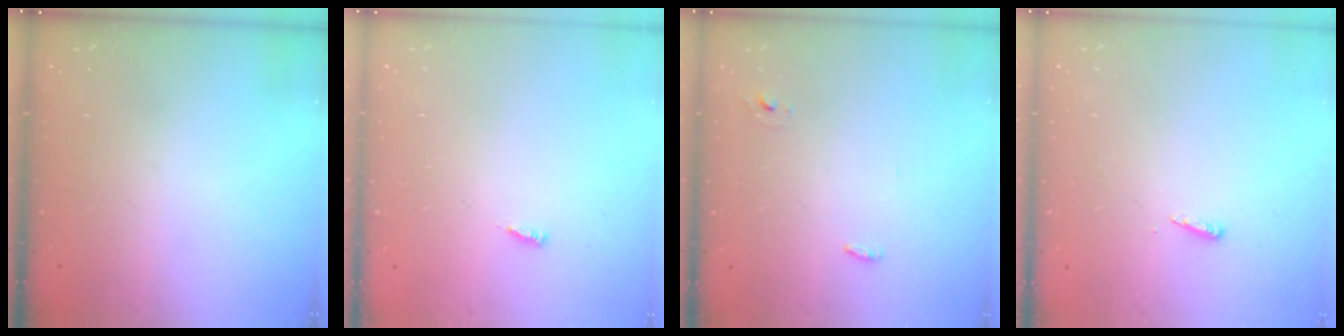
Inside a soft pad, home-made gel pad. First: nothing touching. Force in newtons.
{"total": 2.6, "press": 2.6, "slide": 0.3}
{"total": 3.1, "press": 2.8, "slide": 1.2}
{"total": 3.8, "press": 3.7, "slide": 0.6}